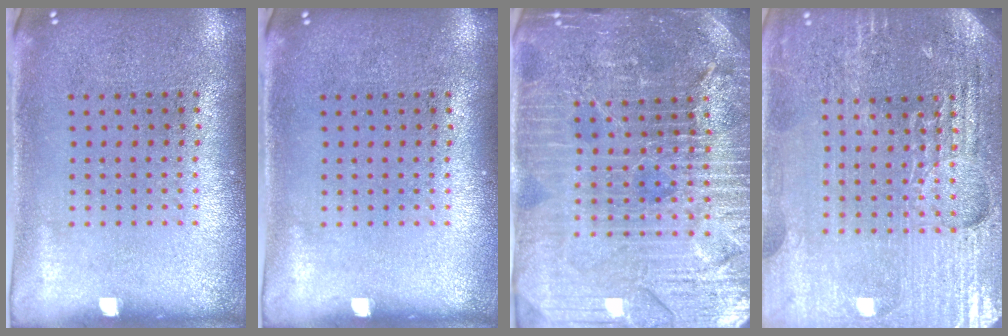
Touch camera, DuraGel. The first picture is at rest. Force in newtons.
{"total": 0.0}
{"total": 5.0, "press": 4.6, "slide": 1.9}
{"total": 4.9, "press": 4.6, "slide": 1.7}